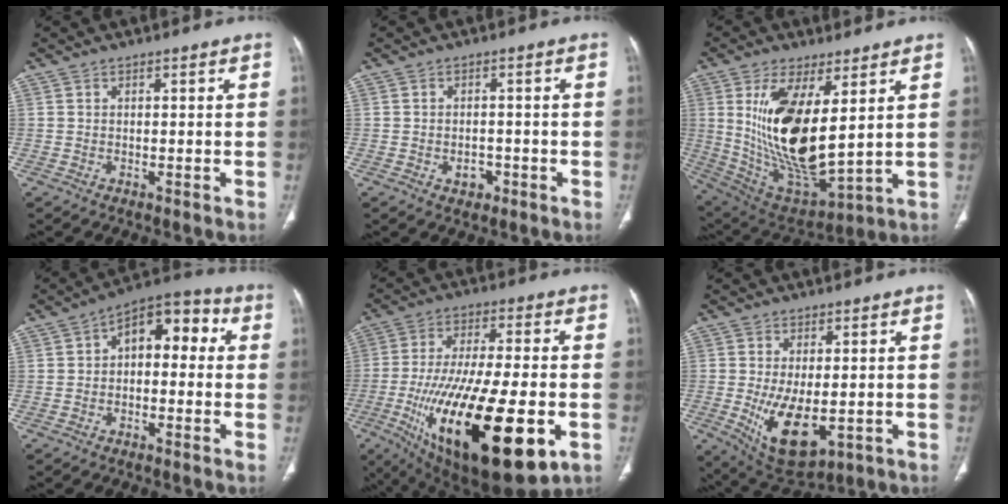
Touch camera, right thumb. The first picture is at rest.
{"total": 2.7, "force": [-1.1, 2.0, 1.5], "torque": [-0.011, 0.006, -0.010]}
{"total": 20.1, "force": [4.4, 8.1, 17.9], "torque": [-0.330, -0.035, 0.105]}
{"total": 11.6, "force": [1.2, 7.0, 9.2], "torque": [-0.086, 0.044, 0.001]}
{"total": 30.6, "force": [-8.9, 10.6, 27.2], "torque": [-0.486, -0.025, -0.126]}
{"total": 11.2, "force": [-2.2, 5.6, 9.4], "torque": [-0.154, -0.019, -0.015]}